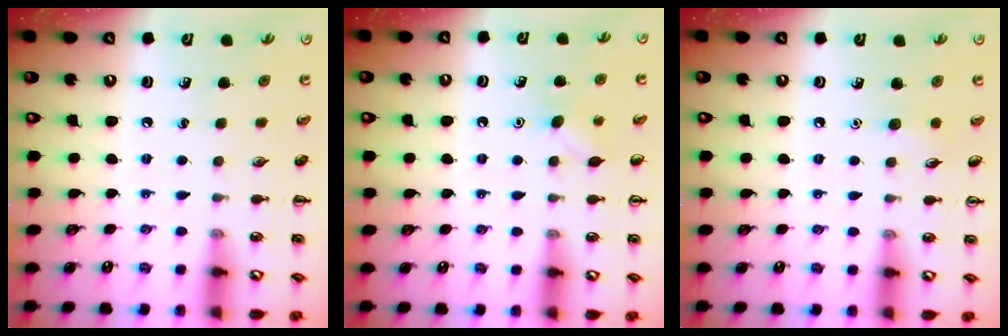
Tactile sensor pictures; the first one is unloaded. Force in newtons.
{"total": 5.4, "press": 5.1, "slide": 1.7}
{"total": 4.5, "press": 4.2, "slide": 1.4}